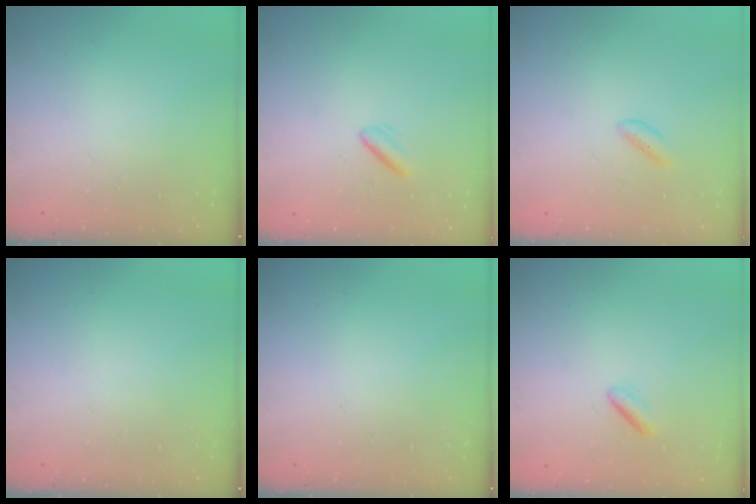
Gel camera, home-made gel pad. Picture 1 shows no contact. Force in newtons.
{"total": 3.0, "press": 2.7, "slide": 1.3}
{"total": 0.0}
{"total": 0.0}
{"total": 0.0}
{"total": 1.0, "press": 0.6, "slide": 0.8}